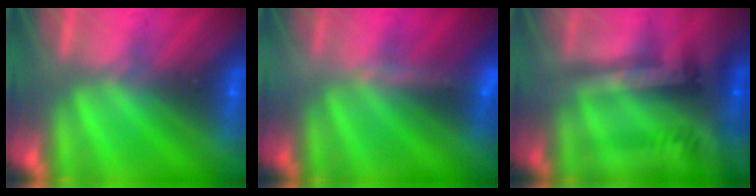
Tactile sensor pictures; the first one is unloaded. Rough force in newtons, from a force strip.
{"total": 3.2}
{"total": 2.4}